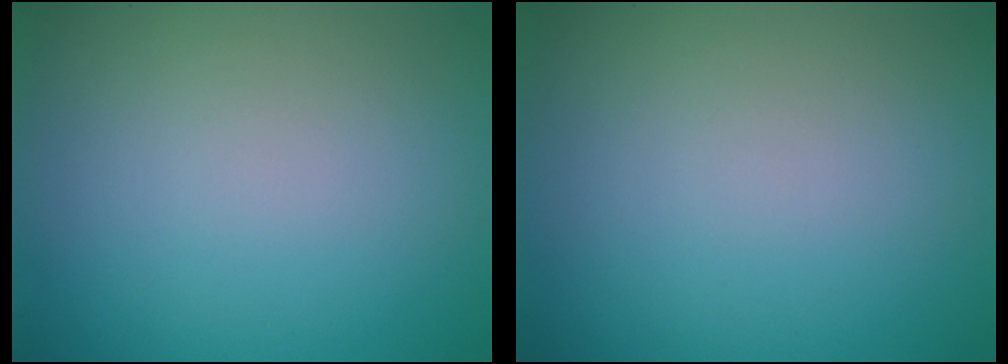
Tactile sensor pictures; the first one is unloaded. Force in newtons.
{"total": 0.0}